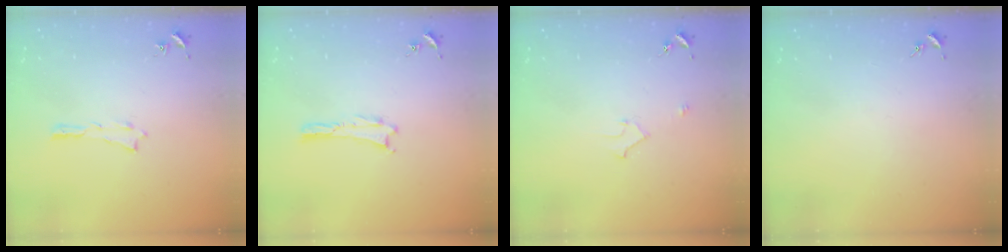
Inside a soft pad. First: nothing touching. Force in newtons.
{"total": 0.0}
{"total": 2.2, "press": 2.2, "slide": 0.2}
{"total": 0.0}